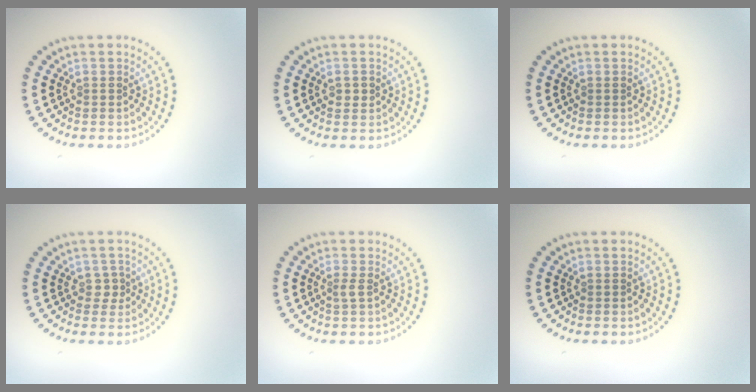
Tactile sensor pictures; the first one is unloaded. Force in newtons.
{"total": 1.0, "press": 1.0, "slide": 0.1}
{"total": 0.0}
{"total": 1.0, "press": 0.8, "slide": 0.6}
{"total": 0.8, "press": 0.6, "slide": 0.6}
{"total": 0.0}